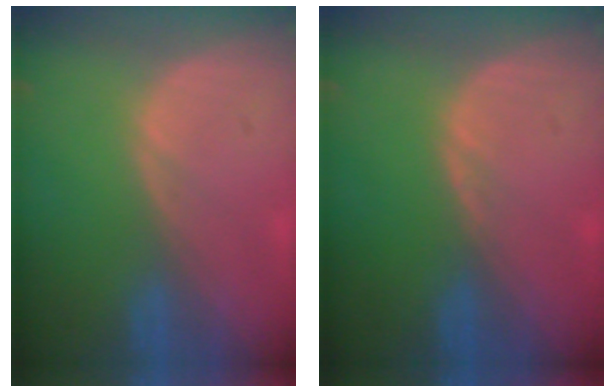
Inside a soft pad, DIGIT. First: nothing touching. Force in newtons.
{"total": 0.5, "press": 0.5, "slide": 0.2}